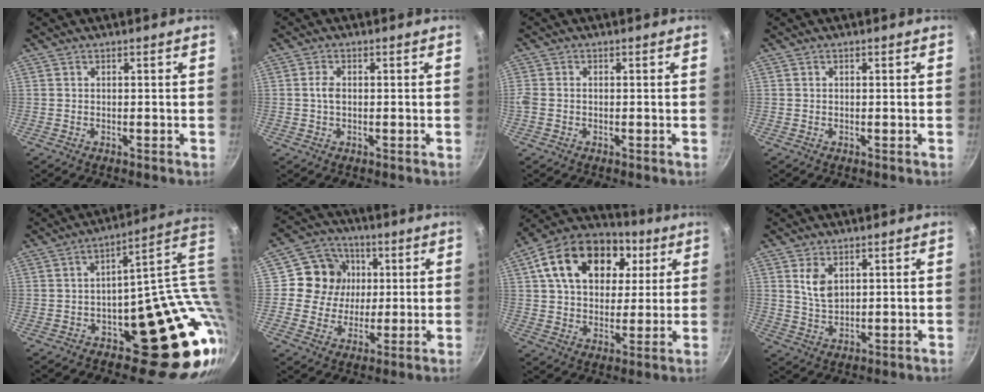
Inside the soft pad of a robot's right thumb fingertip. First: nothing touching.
{"total": 2.2, "force": [0.0, 1.4, 1.7], "torque": [-0.031, 0.006, -0.002]}
{"total": 2.4, "force": [-0.5, 1.7, 1.6], "torque": [-0.040, 0.003, -0.013]}
{"total": 0.0}
{"total": 20.5, "force": [3.8, 12.7, 15.6], "torque": [-0.102, -0.006, 0.074]}
{"total": 11.0, "force": [1.9, 10.2, 3.6], "torque": [-0.027, 0.004, 0.019]}
{"total": 21.2, "force": [7.3, 14.5, 13.6], "torque": [-0.220, 0.011, 0.112]}
{"total": 5.3, "force": [2.0, 3.3, 3.6], "torque": [-0.059, -0.015, 0.042]}